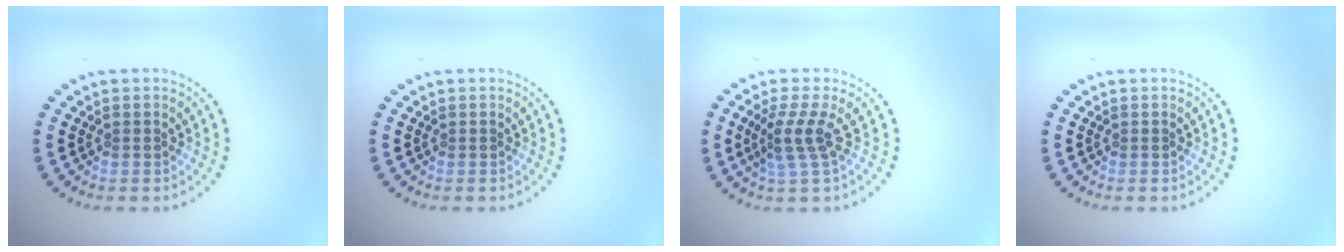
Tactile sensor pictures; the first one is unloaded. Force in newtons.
{"total": 0.0}
{"total": 2.6, "press": 1.9, "slide": 1.7}
{"total": 0.0}